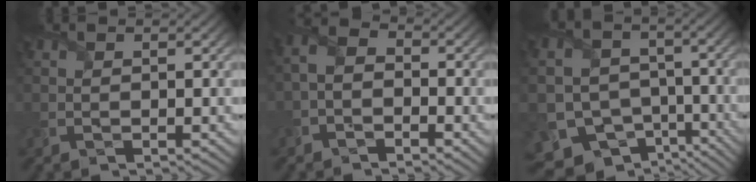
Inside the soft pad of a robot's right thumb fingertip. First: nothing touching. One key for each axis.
{"total": 3.1, "fx": -1.9, "fy": 1.9, "fz": 1.5, "tx": -0.040, "ty": 0.000, "tz": -0.049}
{"total": 11.3, "fx": -5.8, "fy": 8.8, "fz": 4.0, "tx": -0.107, "ty": -0.029, "tz": -0.088}